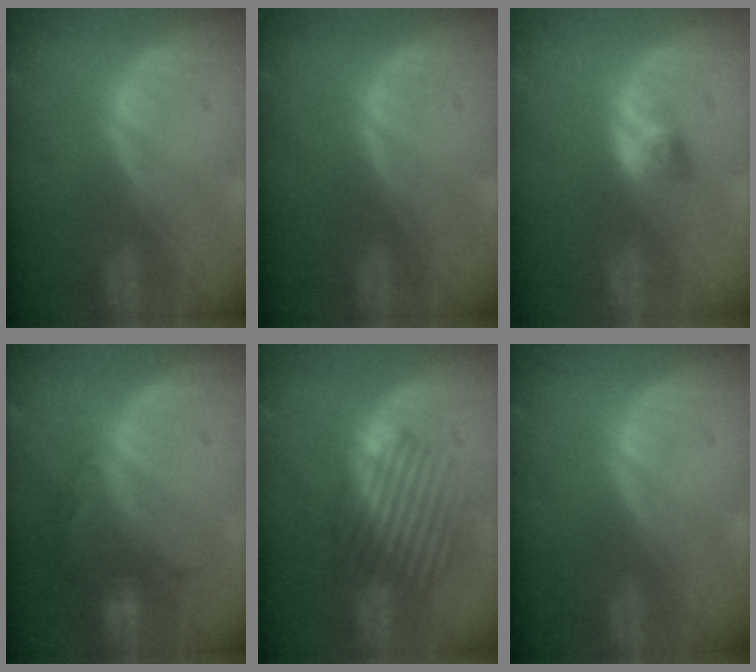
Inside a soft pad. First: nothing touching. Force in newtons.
{"total": 0.0}
{"total": 2.6, "press": 2.3, "slide": 1.1}
{"total": 6.6, "press": 6.2, "slide": 2.2}
{"total": 6.6, "press": 6.4, "slide": 1.6}
{"total": 0.0}